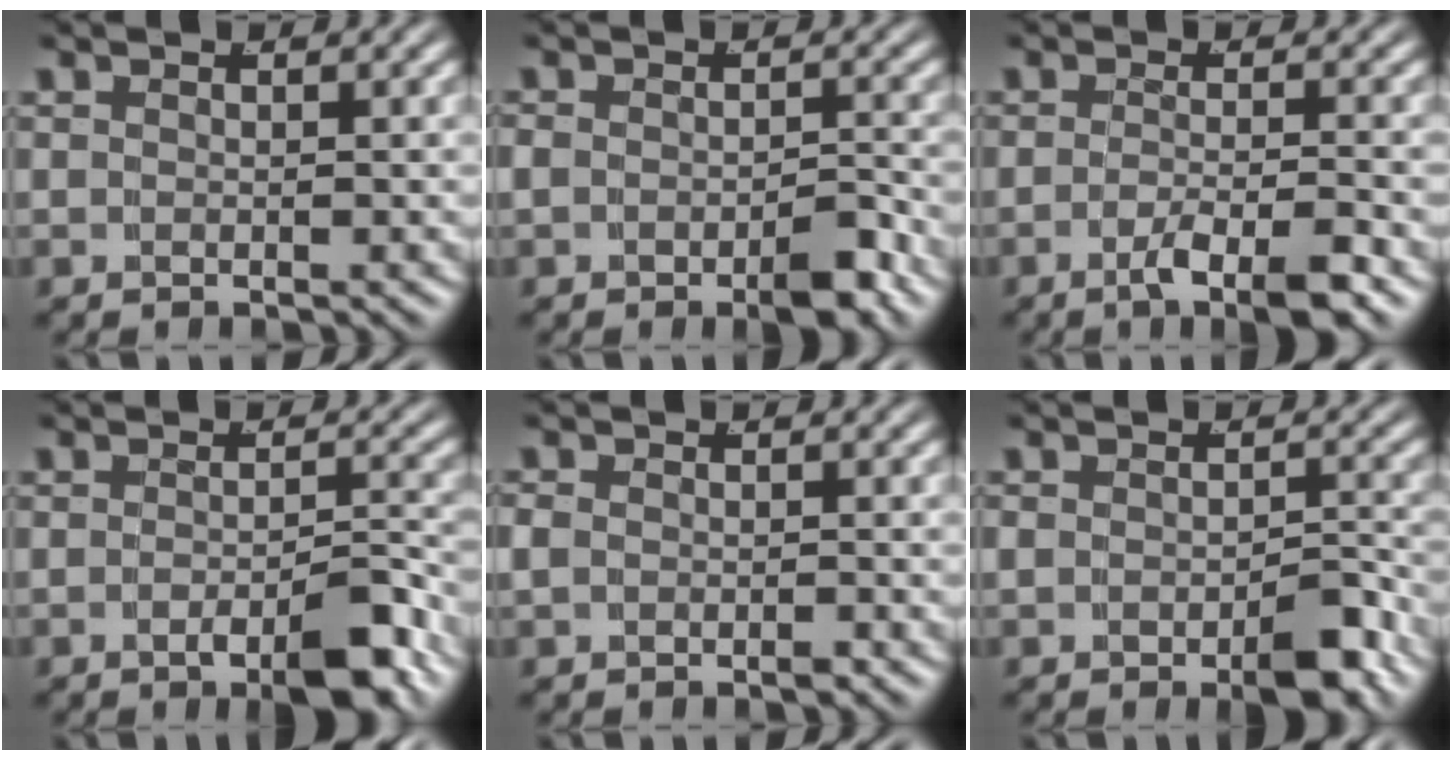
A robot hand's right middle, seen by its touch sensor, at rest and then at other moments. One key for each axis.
{"total": 2.9, "fx": -1.7, "fy": 1.2, "fz": 2.0, "tx": -0.036, "ty": -0.005, "tz": -0.029}
{"total": 4.0, "fx": -2.6, "fy": 0.2, "fz": 3.1, "tx": -0.051, "ty": -0.012, "tz": -0.040}
{"total": 4.2, "fx": -2.5, "fy": 0.9, "fz": 3.2, "tx": -0.040, "ty": 0.000, "tz": -0.043}
{"total": 1.2, "fx": -0.5, "fy": 0.8, "fz": 0.8, "tx": -0.023, "ty": -0.005, "tz": -0.006}
{"total": 3.3, "fx": -1.8, "fy": 1.4, "fz": 2.4, "tx": -0.037, "ty": -0.006, "tz": -0.029}